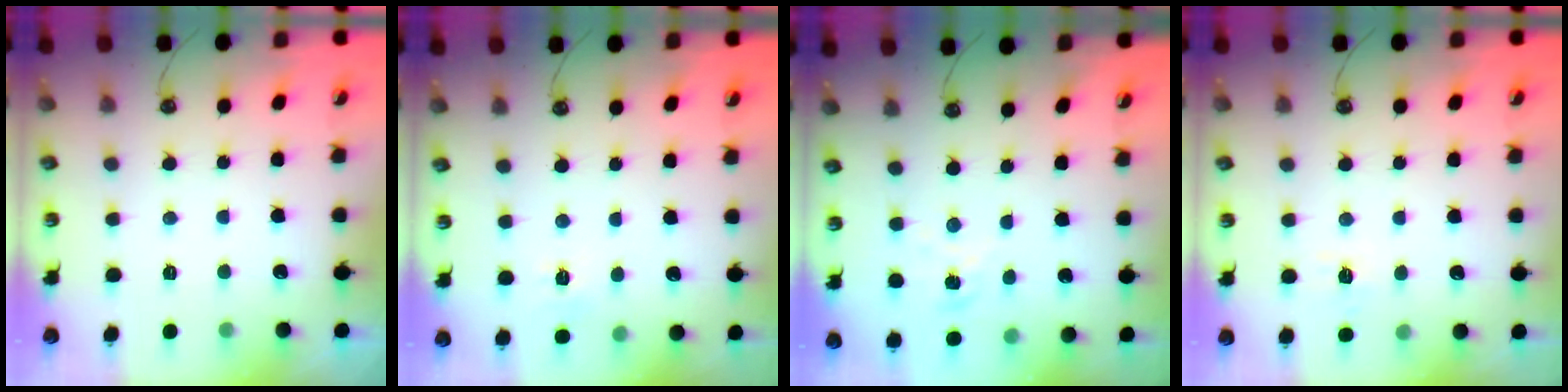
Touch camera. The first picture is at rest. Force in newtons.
{"total": 4.5, "press": 4.5, "slide": 0.6}
{"total": 1.2, "press": 1.1, "slide": 0.2}
{"total": 6.3, "press": 6.3, "slide": 0.5}